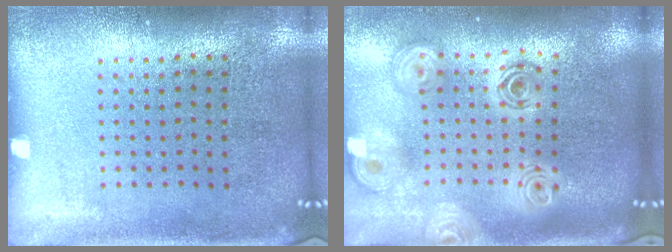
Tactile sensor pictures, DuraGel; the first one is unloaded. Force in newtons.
{"total": 2.5, "press": 1.9, "slide": 1.6}